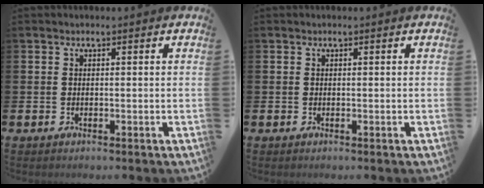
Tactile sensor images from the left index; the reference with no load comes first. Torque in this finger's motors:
{"motor_torque": [0.21, -0.01, 0.06, -0.01]}